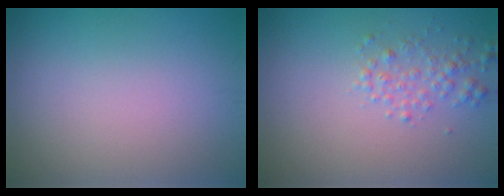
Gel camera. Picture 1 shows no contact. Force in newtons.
{"total": 1.9, "press": 1.9, "slide": 0.1}